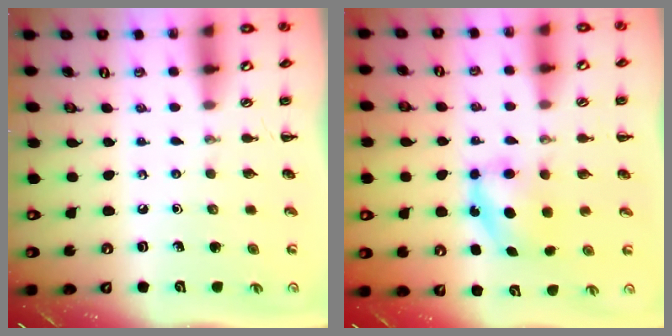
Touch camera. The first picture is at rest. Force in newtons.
{"total": 5.2, "press": 5.2, "slide": 0.8}